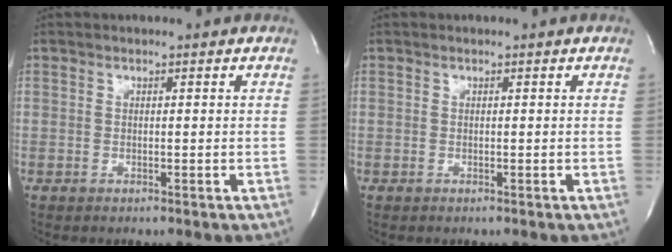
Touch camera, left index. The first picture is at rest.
{"total": 0.0}